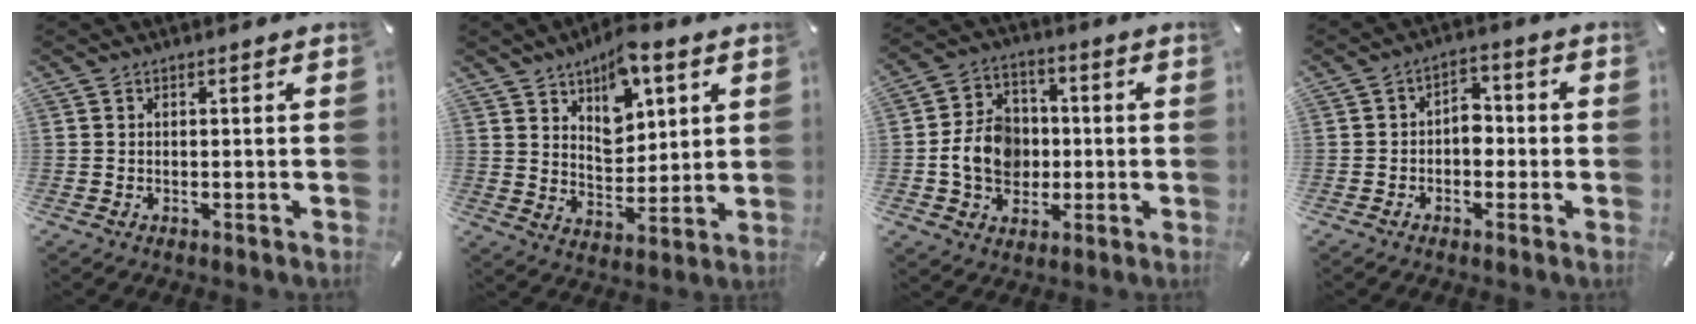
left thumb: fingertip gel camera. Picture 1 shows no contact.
{"total": 10.8, "force": [6.6, 6.8, 5.2], "torque": [-0.064, -0.040, 0.114]}
{"total": 10.8, "force": [-1.4, 9.2, 5.5], "torque": [-0.117, 0.020, -0.023]}
{"total": 4.9, "force": [-1.2, 3.7, 3.1], "torque": [-0.041, 0.011, -0.028]}